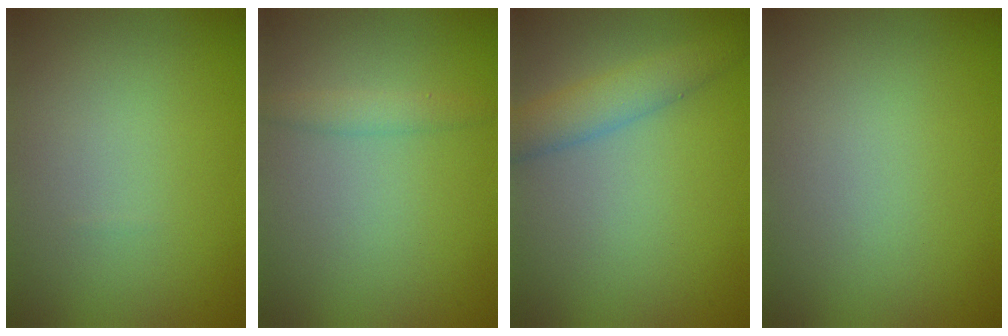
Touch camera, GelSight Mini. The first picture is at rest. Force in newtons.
{"total": 1.5, "press": 1.5, "slide": 0.1}
{"total": 3.3, "press": 3.3, "slide": 0.1}
{"total": 0.0}